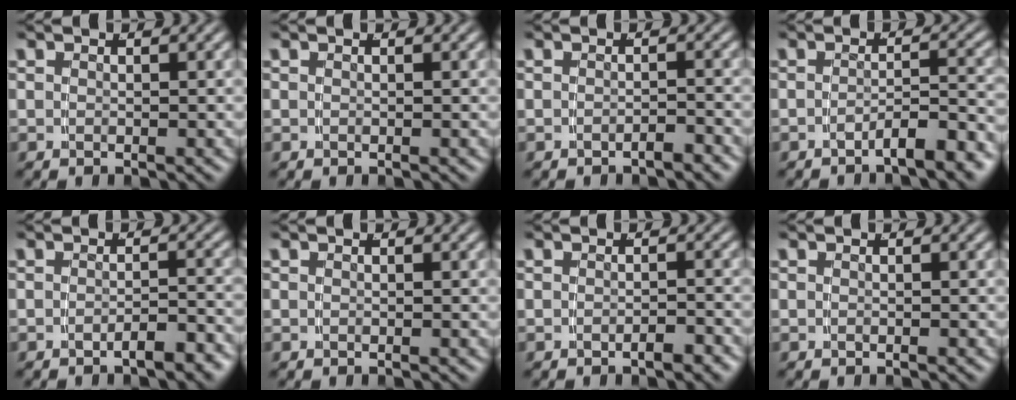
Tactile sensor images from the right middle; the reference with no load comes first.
{"total": 0.0}
{"total": 1.3, "force": [-1.2, -0.2, 0.2], "torque": [0.001, 0.003, -0.023]}
{"total": 3.4, "force": [-2.9, 0.0, 1.8], "torque": [-0.016, 0.002, -0.049]}
{"total": 2.4, "force": [-2.2, 0.0, 1.0], "torque": [-0.008, 0.006, -0.039]}
{"total": 0.0}
{"total": 1.3, "force": [-1.2, 0.0, 0.5], "torque": [-0.004, 0.004, -0.022]}
{"total": 0.0}